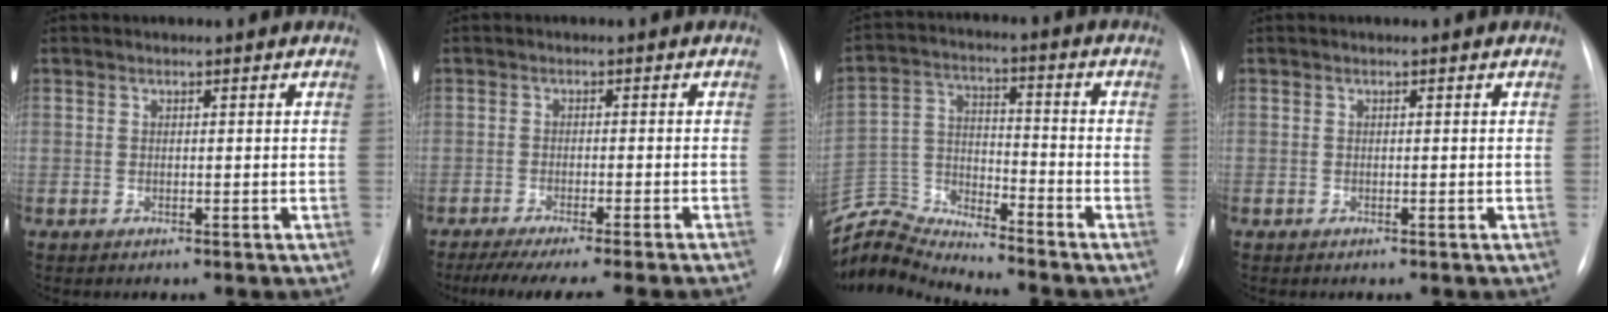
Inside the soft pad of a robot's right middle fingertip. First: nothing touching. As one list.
[{"total": 14.2, "force": [-12.5, -0.7, 6.5], "torque": [-0.087, -0.033, -0.170]}, {"total": 11.5, "force": [-11.4, -1.1, -0.8], "torque": [0.008, 0.044, -0.220]}, {"total": 0.0}]